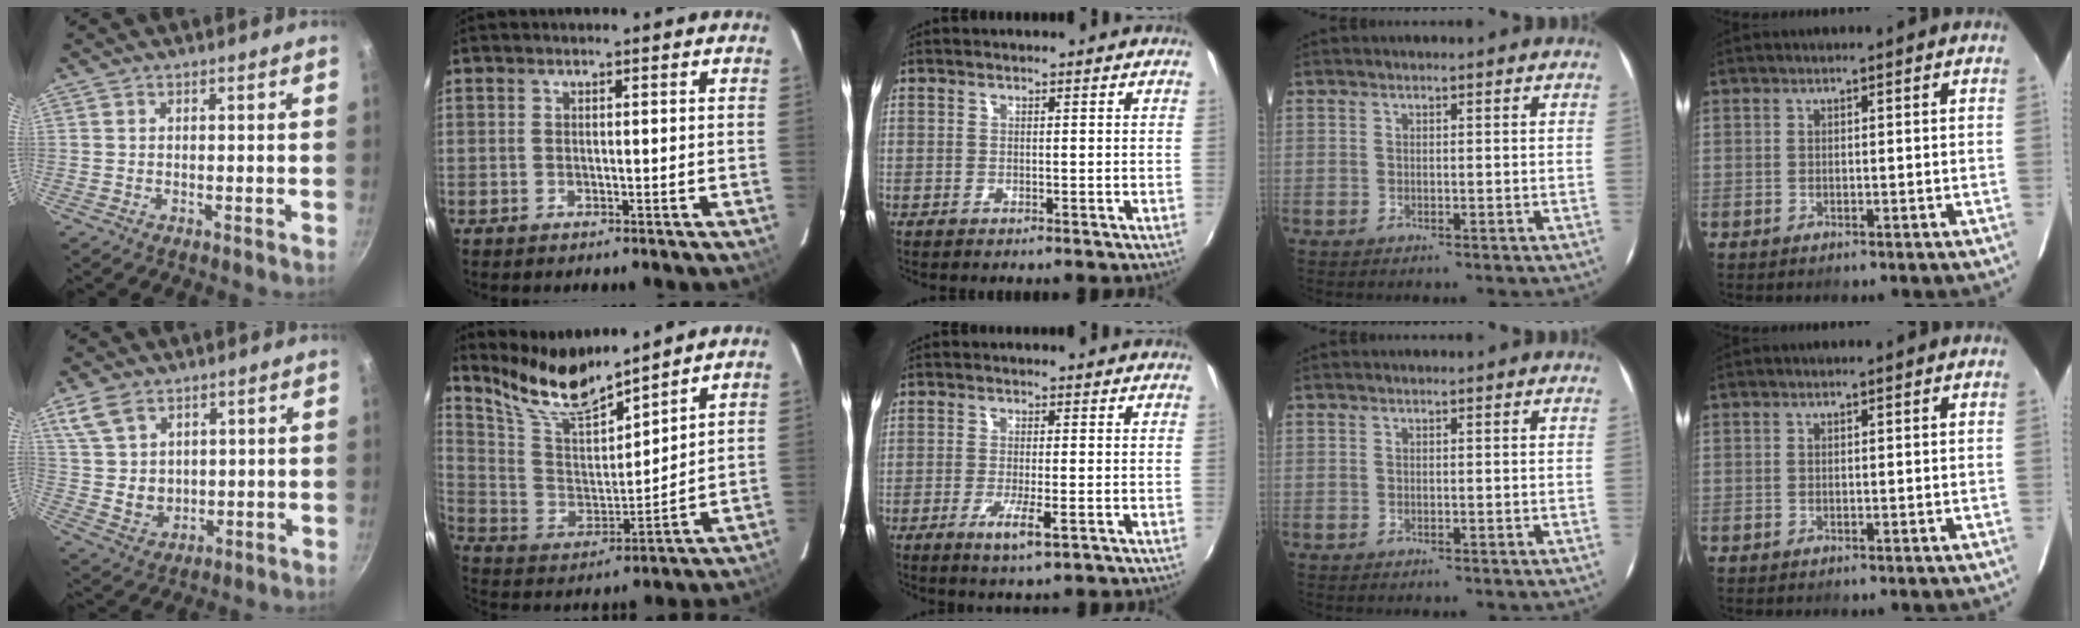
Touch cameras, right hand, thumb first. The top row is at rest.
{"thumb": {"total": 8.4, "force": [4.2, 5.8, 4.4], "torque": [-0.068, -0.016, 0.093]}, "index": {"total": 12.9, "force": [11.6, 1.7, 5.4], "torque": [-0.115, -0.011, 0.230]}, "middle": {"total": 4.7, "force": [-2.2, 0.5, 4.1], "torque": [-0.084, -0.013, -0.039]}}